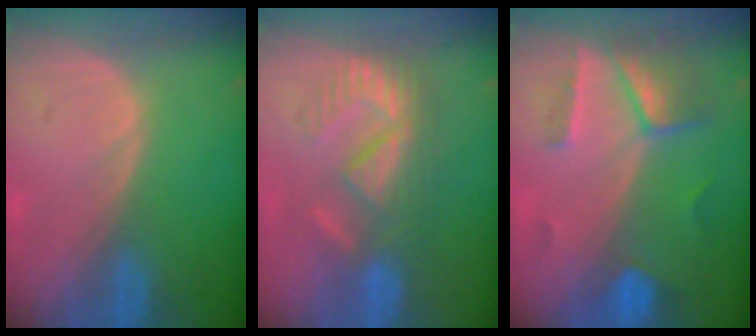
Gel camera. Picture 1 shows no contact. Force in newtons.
{"total": 8.3, "press": 7.8, "slide": 2.8}
{"total": 7.4, "press": 6.5, "slide": 3.6}